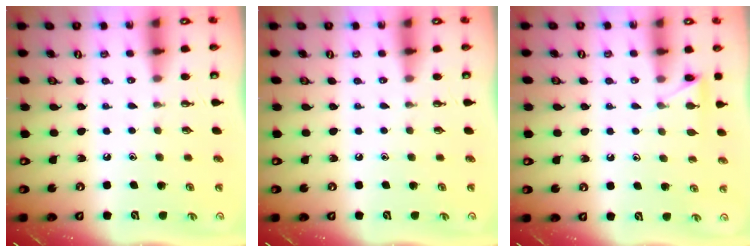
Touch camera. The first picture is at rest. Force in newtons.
{"total": 0.0}
{"total": 6.6, "press": 6.6, "slide": 0.6}